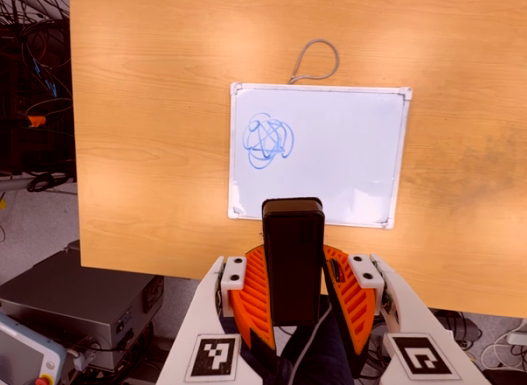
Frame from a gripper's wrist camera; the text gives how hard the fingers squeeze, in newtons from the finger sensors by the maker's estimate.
{"total": 5.4, "left": 5.0, "right": 5.8}